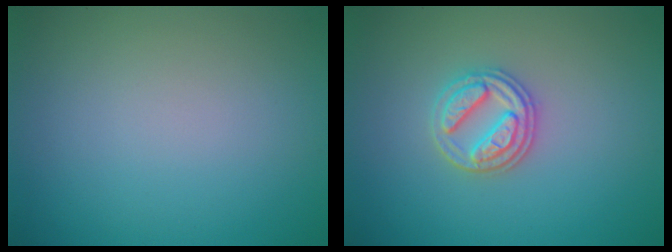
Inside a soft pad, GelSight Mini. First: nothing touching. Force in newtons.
{"total": 3.0, "press": 2.8, "slide": 1.0}